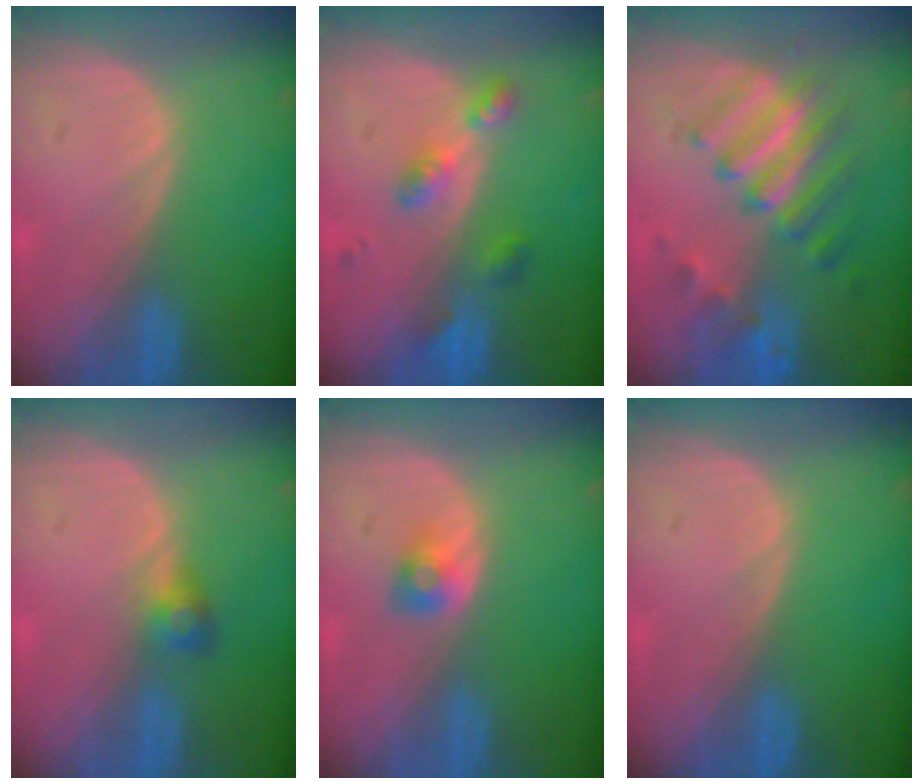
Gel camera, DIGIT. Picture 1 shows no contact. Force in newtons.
{"total": 4.6, "press": 4.5, "slide": 0.9}
{"total": 8.2, "press": 8.0, "slide": 1.7}
{"total": 2.5, "press": 2.4, "slide": 0.7}
{"total": 2.3, "press": 2.2, "slide": 0.5}
{"total": 0.0}